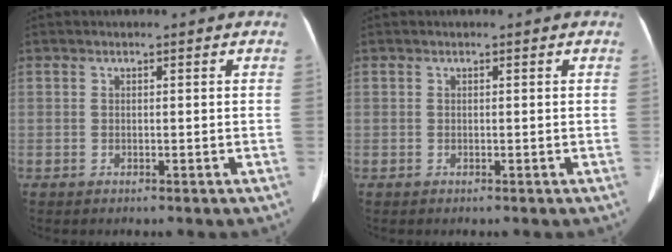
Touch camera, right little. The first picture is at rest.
{"total": 0.0}